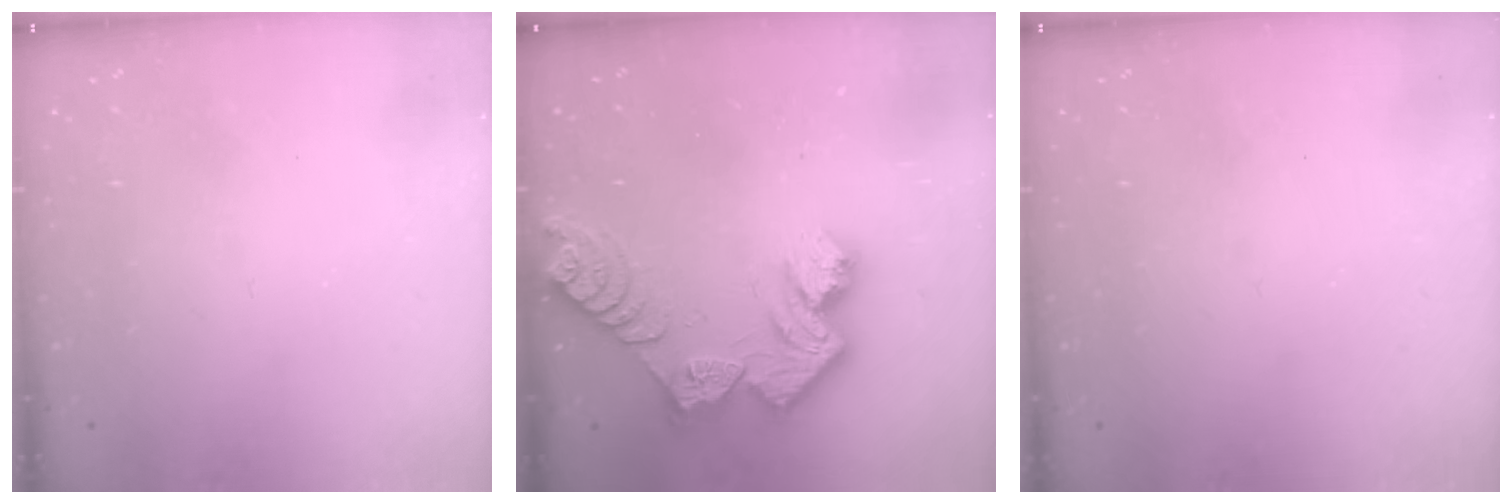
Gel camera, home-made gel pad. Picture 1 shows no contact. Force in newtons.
{"total": 12.5, "press": 12.5, "slide": 1.1}
{"total": 0.0}